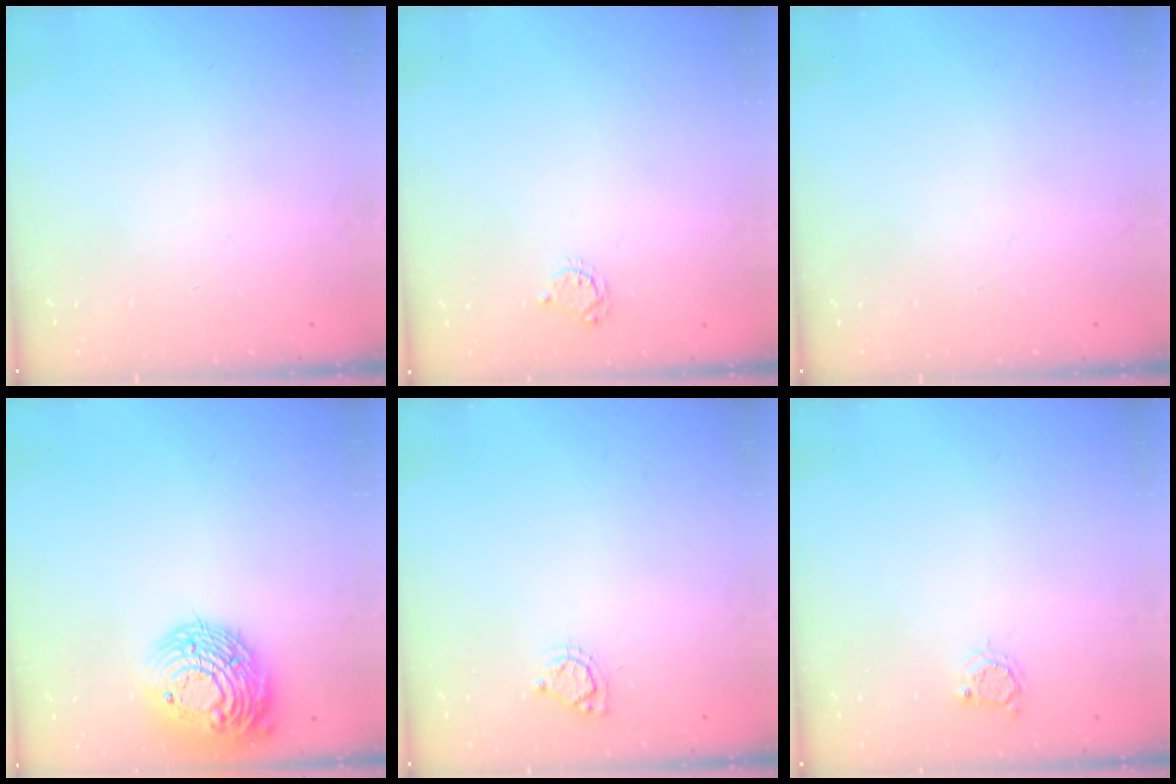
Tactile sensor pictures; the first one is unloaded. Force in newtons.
{"total": 4.0, "press": 4.0, "slide": 0.4}
{"total": 0.0}
{"total": 15.3, "press": 15.3, "slide": 1.2}
{"total": 6.1, "press": 6.1, "slide": 0.3}
{"total": 3.0, "press": 3.0, "slide": 0.4}